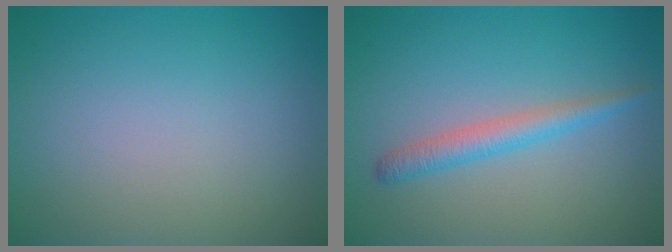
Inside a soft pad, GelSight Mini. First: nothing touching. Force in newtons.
{"total": 2.2, "press": 2.2, "slide": 0.1}